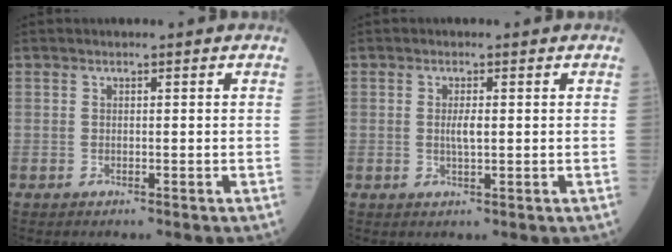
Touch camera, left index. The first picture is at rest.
{"total": 1.9, "force": [0.0, 0.3, 1.9], "torque": [-0.040, -0.005, 0.000]}